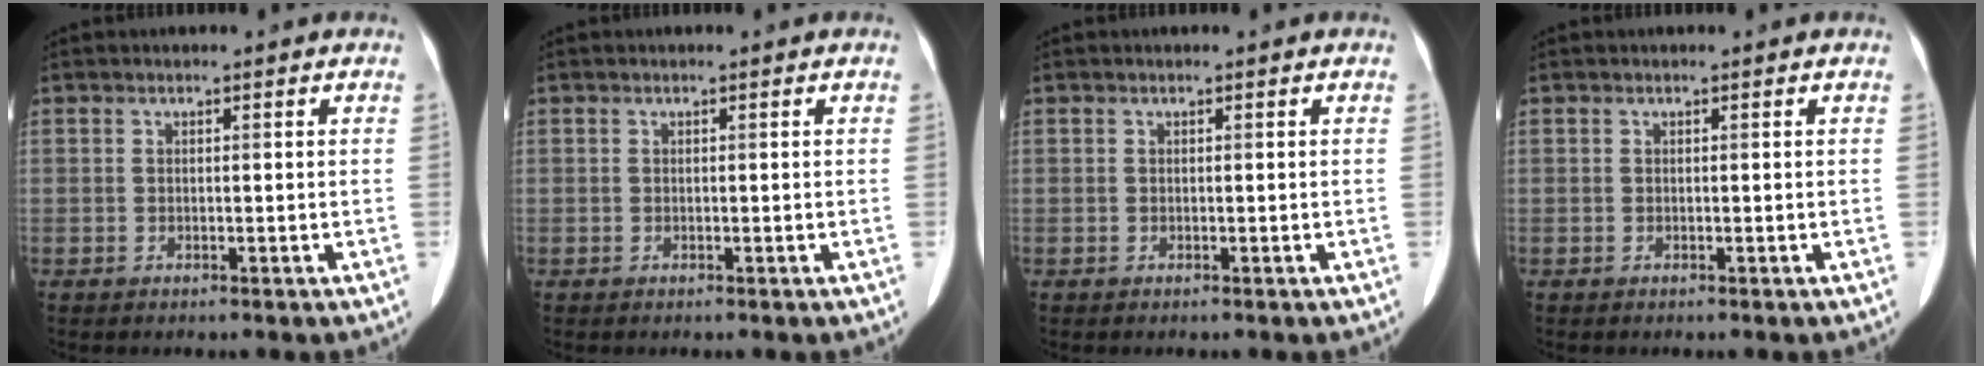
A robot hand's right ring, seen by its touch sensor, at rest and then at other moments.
{"total": 0.0}
{"total": 0.0}
{"total": 0.0}